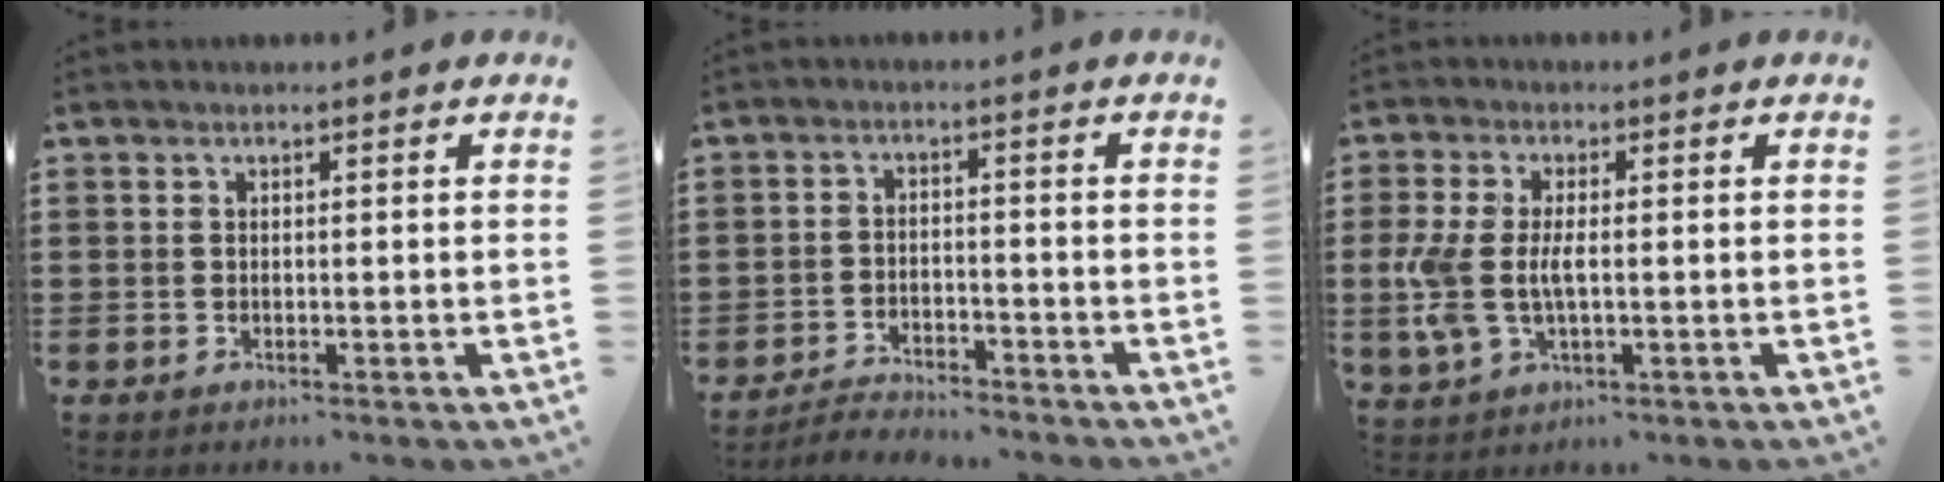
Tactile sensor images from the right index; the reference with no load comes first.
{"total": 3.2, "force": [-3.2, 0.3, 0.0], "torque": [-0.004, 0.005, -0.070]}
{"total": 6.3, "force": [-0.3, 3.1, 5.5], "torque": [-0.138, -0.006, -0.014]}